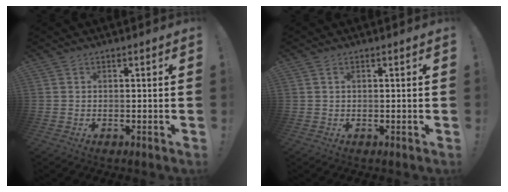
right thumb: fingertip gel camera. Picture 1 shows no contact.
{"total": 0.8, "force": [0.4, 0.2, 0.6], "torque": [-0.016, 0.002, 0.008]}